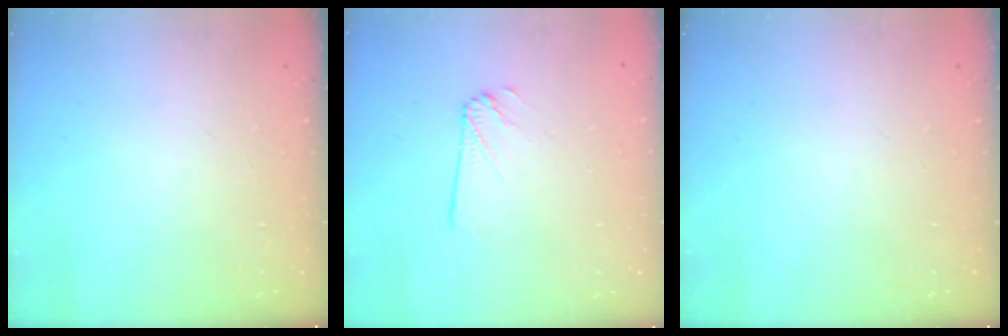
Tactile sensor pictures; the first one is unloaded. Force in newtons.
{"total": 1.8, "press": 1.8, "slide": 0.0}
{"total": 0.0}